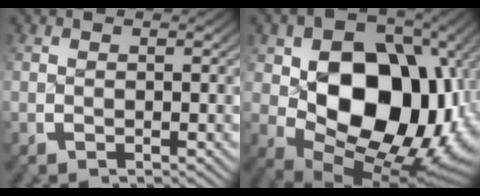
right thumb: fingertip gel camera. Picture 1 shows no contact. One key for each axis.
{"total": 21.9, "fx": -1.8, "fy": 14.4, "fz": 16.5, "tx": -0.287, "ty": -0.070, "tz": -0.003}